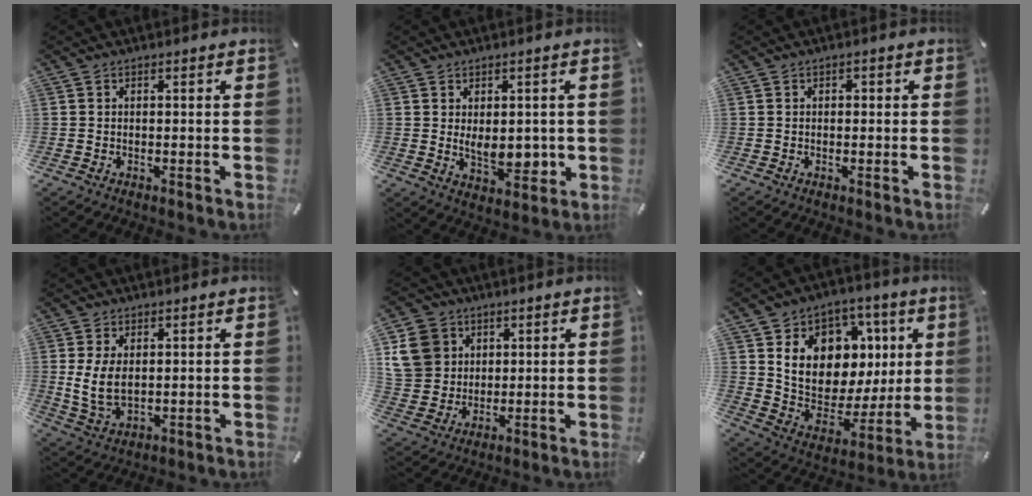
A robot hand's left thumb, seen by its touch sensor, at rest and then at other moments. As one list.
[{"total": 7.3, "force": [-0.1, 4.7, 5.6], "torque": [-0.064, -0.002, 0.004]}, {"total": 0.6, "force": [-0.3, 0.5, 0.2], "torque": [-0.005, 0.004, -0.008]}, {"total": 6.9, "force": [1.2, 4.2, 5.4], "torque": [-0.121, -0.004, 0.019]}, {"total": 11.1, "force": [4.0, 9.8, 3.1], "torque": [-0.081, -0.006, 0.084]}, {"total": 13.6, "force": [4.8, 10.7, 6.8], "torque": [-0.106, -0.039, 0.093]}]